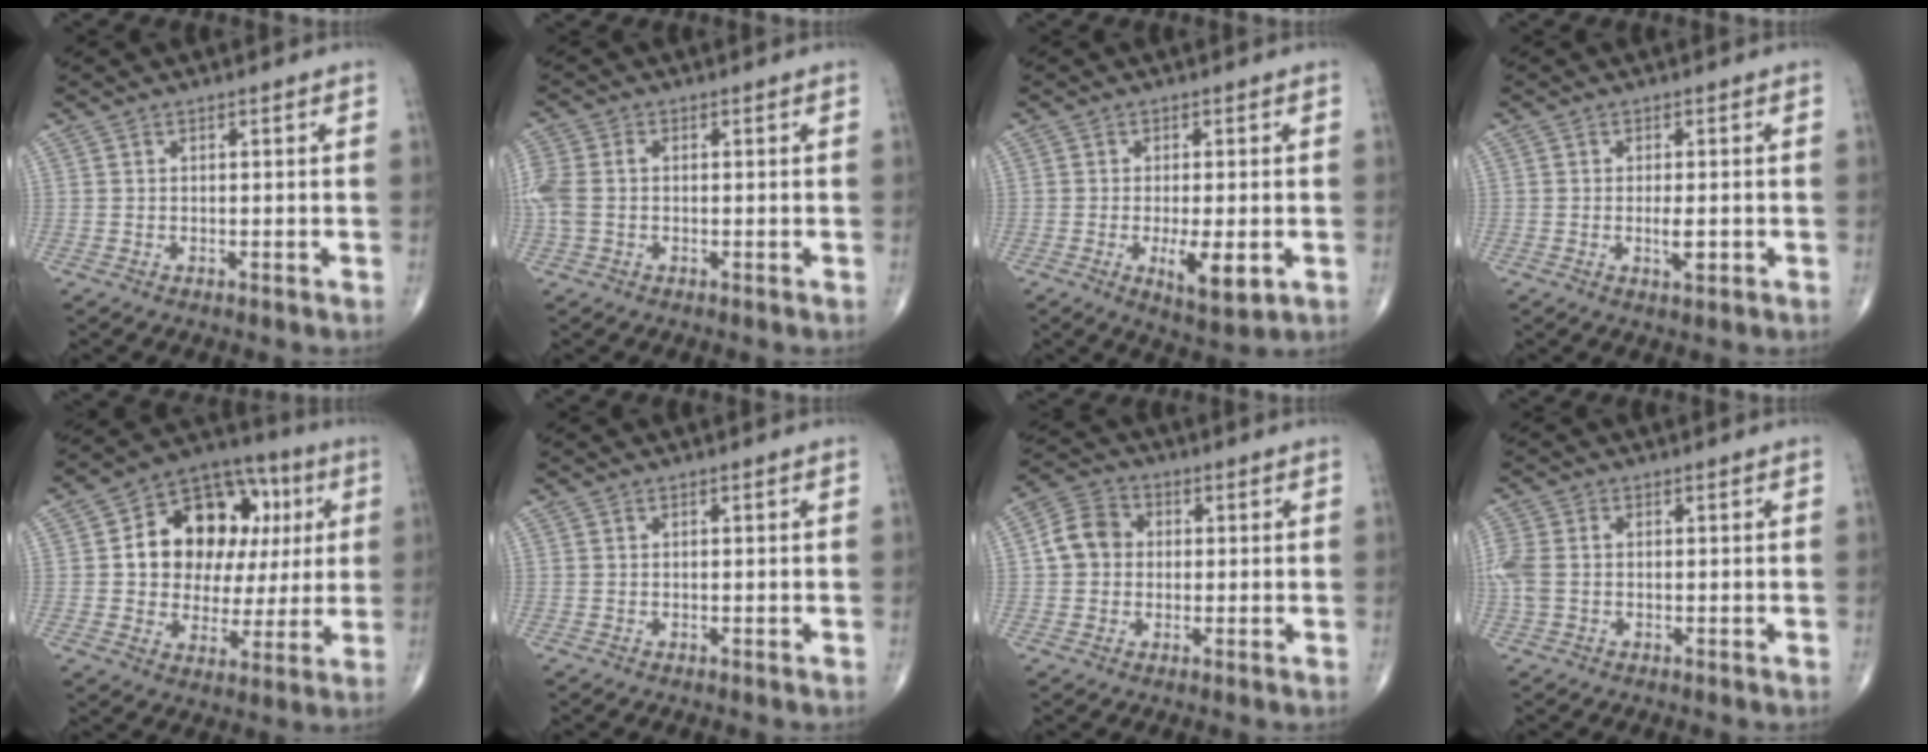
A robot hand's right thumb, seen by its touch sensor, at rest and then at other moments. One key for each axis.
{"total": 5.8, "fx": -0.2, "fy": 3.9, "fz": 4.3, "tx": -0.129, "ty": 0.014, "tz": -0.005}
{"total": 7.2, "fx": -1.9, "fy": 2.5, "fz": 6.5, "tx": -0.105, "ty": -0.017, "tz": -0.024}
{"total": 3.1, "fx": -0.6, "fy": 1.1, "fz": 2.8, "tx": -0.049, "ty": -0.004, "tz": -0.010}
{"total": 20.0, "fx": 4.4, "fy": 14.1, "fz": 13.5, "tx": -0.150, "ty": 0.024, "tz": 0.069}
{"total": 0.0}
{"total": 6.9, "fx": 0.4, "fy": 5.9, "fz": 3.6, "tx": -0.054, "ty": 0.018, "tz": -0.004}
{"total": 5.0, "fx": -0.2, "fy": 3.3, "fz": 3.8, "tx": -0.119, "ty": 0.011, "tz": -0.005}